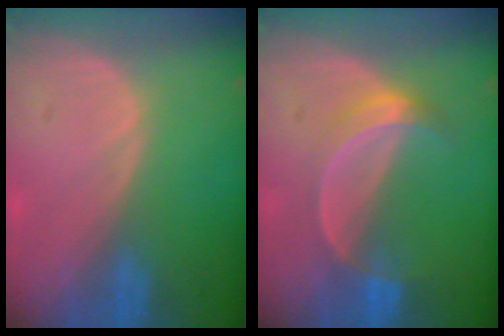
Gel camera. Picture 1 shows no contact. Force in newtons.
{"total": 5.1, "press": 4.7, "slide": 2.0}